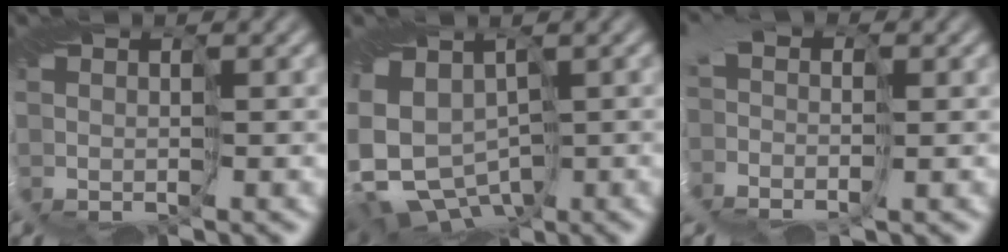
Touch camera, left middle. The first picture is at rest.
{"total": 6.7, "force": [-3.0, 4.6, 3.9], "torque": [-0.080, -0.014, -0.057]}
{"total": 4.2, "force": [-1.2, 2.9, 2.8], "torque": [-0.037, 0.010, -0.028]}